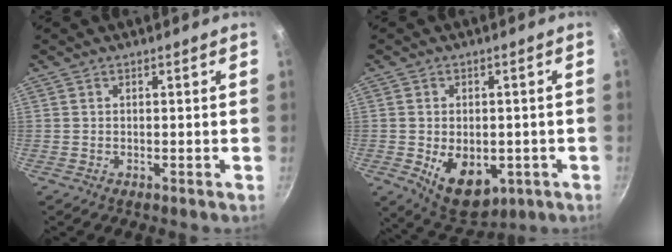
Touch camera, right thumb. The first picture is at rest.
{"total": 11.1, "force": [-2.7, 7.3, 7.9], "torque": [-0.086, -0.006, -0.017]}